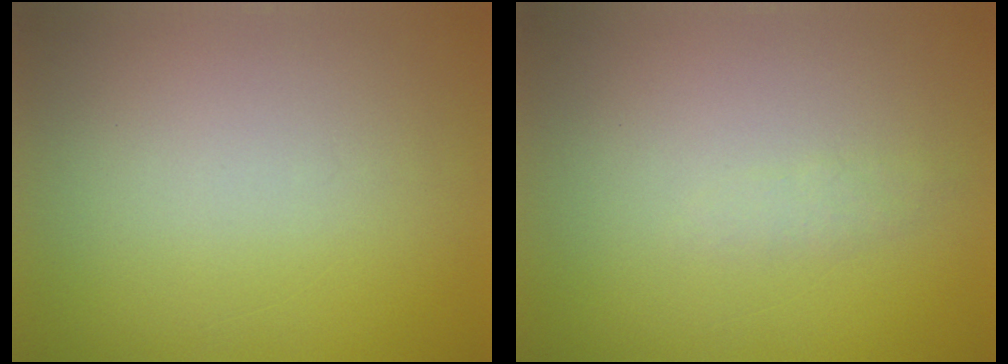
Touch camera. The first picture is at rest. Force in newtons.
{"total": 1.2}